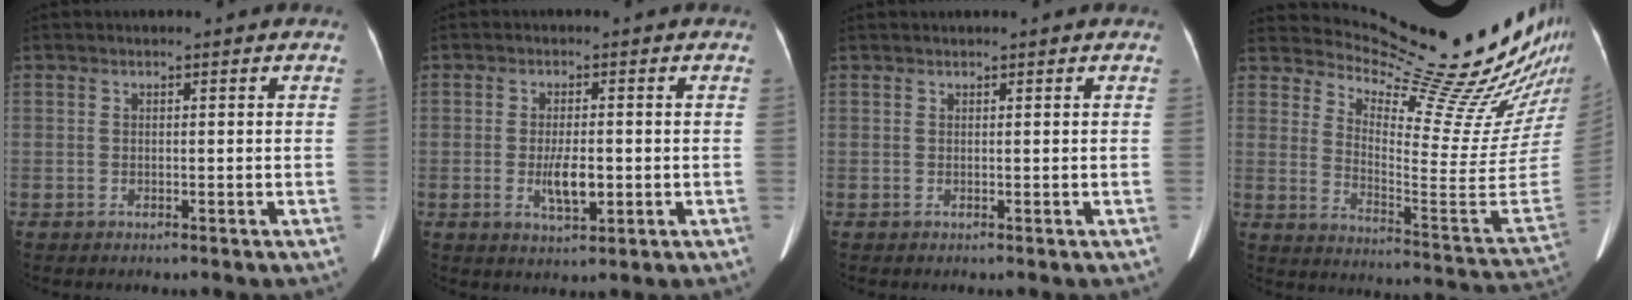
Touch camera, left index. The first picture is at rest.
{"total": 3.9, "force": [-1.1, 1.1, 3.6], "torque": [-0.065, -0.013, -0.011]}
{"total": 2.2, "force": [2.0, 0.0, 0.9], "torque": [-0.013, 0.018, 0.024]}
{"total": 24.8, "force": [23.0, 2.2, 9.0], "torque": [-0.134, -0.132, 0.293]}